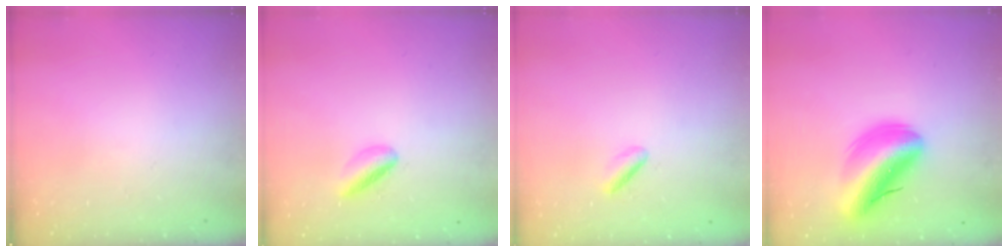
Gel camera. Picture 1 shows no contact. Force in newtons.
{"total": 4.6, "press": 4.5, "slide": 1.2}
{"total": 1.5, "press": 1.2, "slide": 0.9}
{"total": 17.5, "press": 16.8, "slide": 4.8}